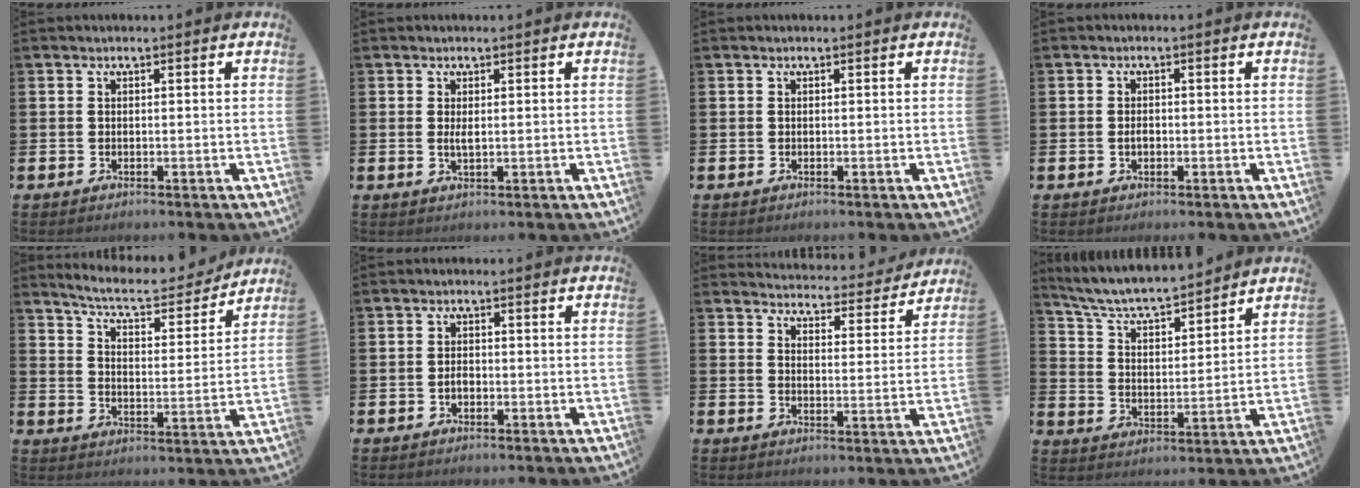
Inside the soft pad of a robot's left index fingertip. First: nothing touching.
{"total": 1.4, "force": [0.3, 0.4, 1.3], "torque": [-0.016, -0.003, 0.002]}
{"total": 0.0}
{"total": 1.4, "force": [-0.3, 0.8, 1.0], "torque": [-0.018, 0.005, -0.007]}
{"total": 7.1, "force": [6.7, 0.9, 2.1], "torque": [-0.067, -0.048, 0.112]}
{"total": 1.5, "force": [-0.6, 0.9, 1.0], "torque": [-0.017, 0.004, -0.012]}
{"total": 4.2, "force": [4.2, 0.5, 0.2], "torque": [-0.011, -0.038, 0.068]}
{"total": 6.5, "force": [6.1, 0.8, 1.9], "torque": [-0.071, -0.047, 0.104]}